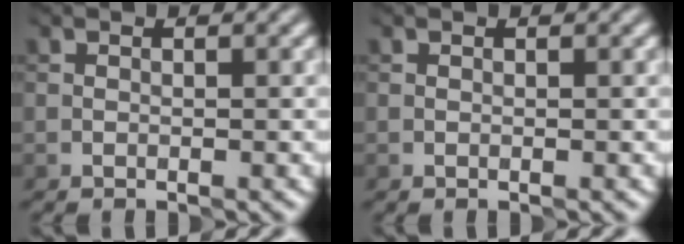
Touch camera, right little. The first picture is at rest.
{"total": 0.0}